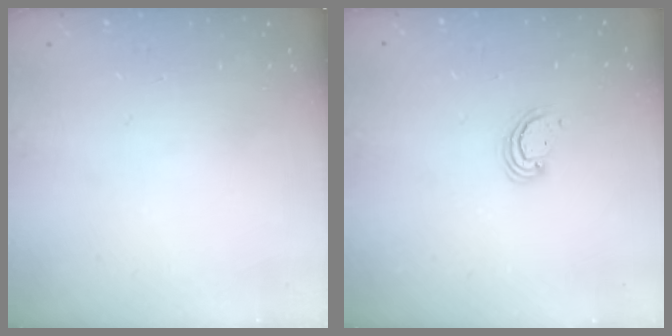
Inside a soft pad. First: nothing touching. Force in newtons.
{"total": 2.8, "press": 2.8, "slide": 0.3}